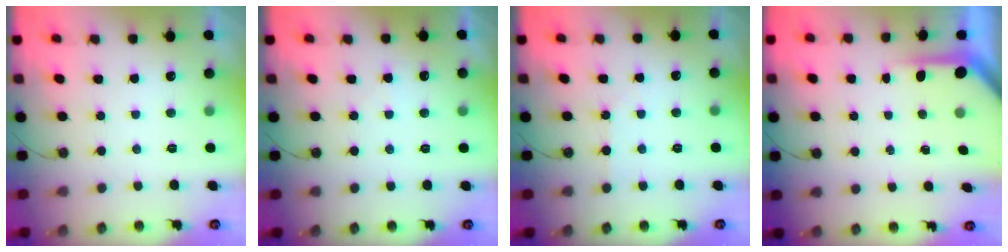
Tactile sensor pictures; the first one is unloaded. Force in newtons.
{"total": 3.8, "press": 3.8, "slide": 0.6}
{"total": 3.7, "press": 3.7, "slide": 0.5}
{"total": 3.8, "press": 3.8, "slide": 0.4}